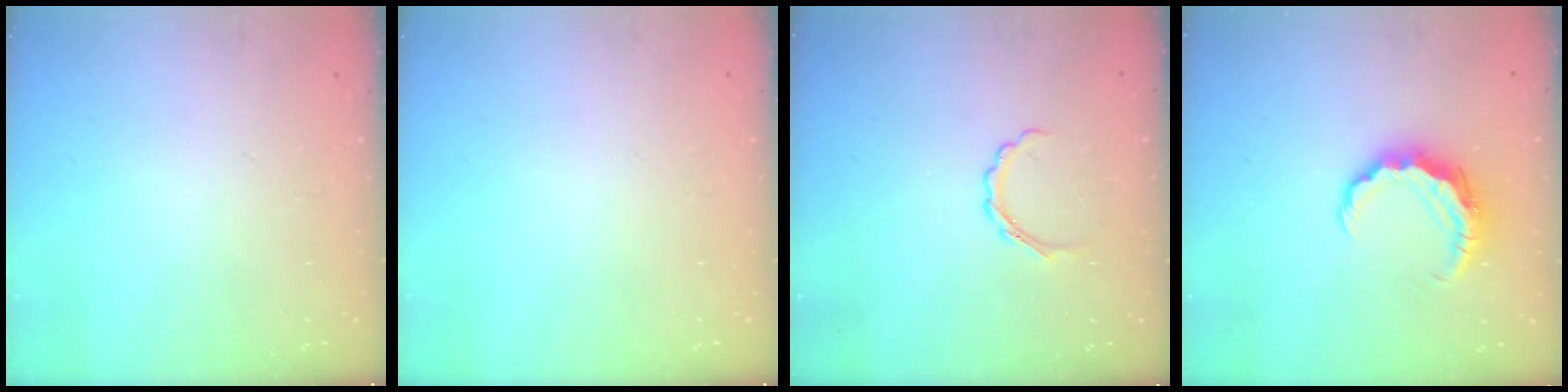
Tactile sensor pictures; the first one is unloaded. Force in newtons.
{"total": 0.0}
{"total": 4.1, "press": 3.9, "slide": 1.2}
{"total": 8.4, "press": 8.4, "slide": 0.5}